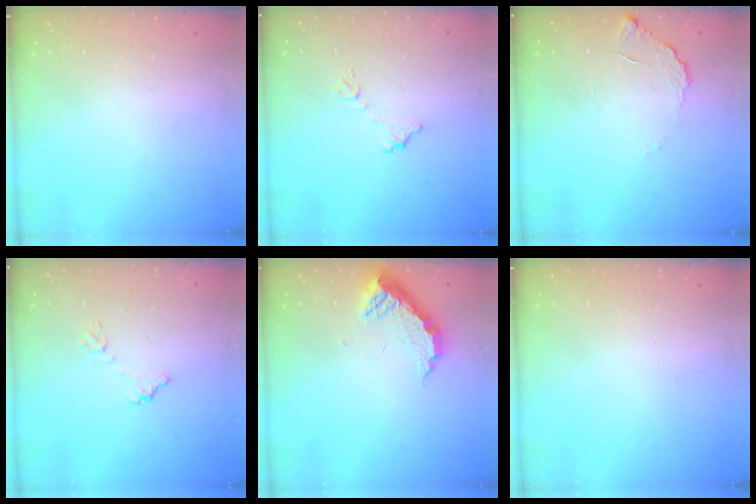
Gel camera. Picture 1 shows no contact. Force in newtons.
{"total": 6.2, "press": 6.2, "slide": 0.3}
{"total": 8.3, "press": 8.3, "slide": 0.3}
{"total": 6.6, "press": 6.6, "slide": 0.4}
{"total": 10.4, "press": 10.4, "slide": 0.3}
{"total": 0.0}